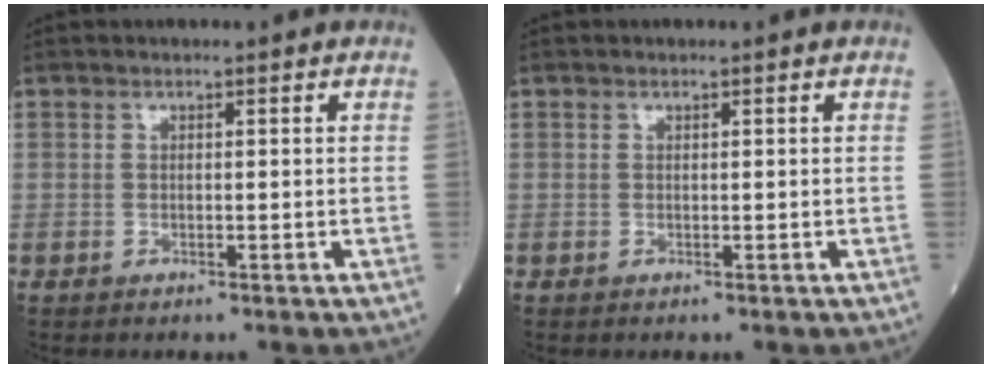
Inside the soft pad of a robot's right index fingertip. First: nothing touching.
{"total": 0.0}